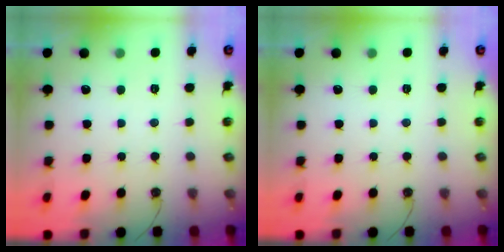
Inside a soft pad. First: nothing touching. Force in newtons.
{"total": 0.0}